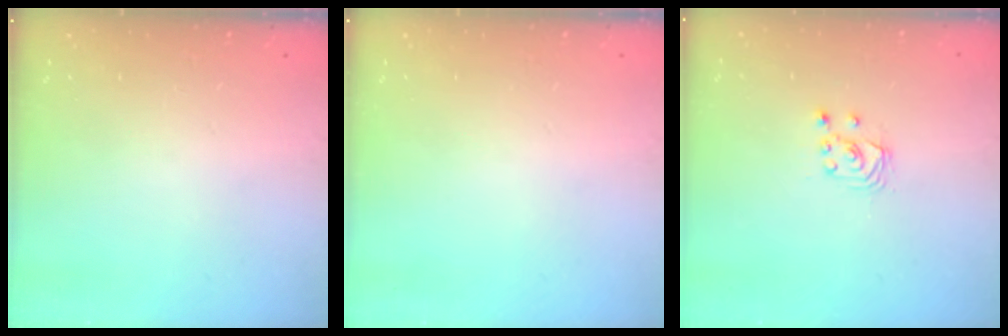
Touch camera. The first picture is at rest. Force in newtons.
{"total": 0.0}
{"total": 2.5, "press": 2.5, "slide": 0.3}